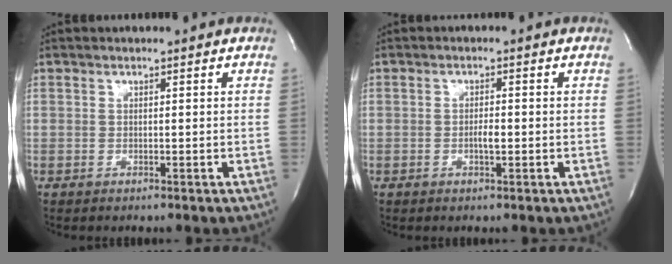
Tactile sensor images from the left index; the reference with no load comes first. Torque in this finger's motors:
{"motor_torque": [0.48, 0.00, 0.02, 0.01]}